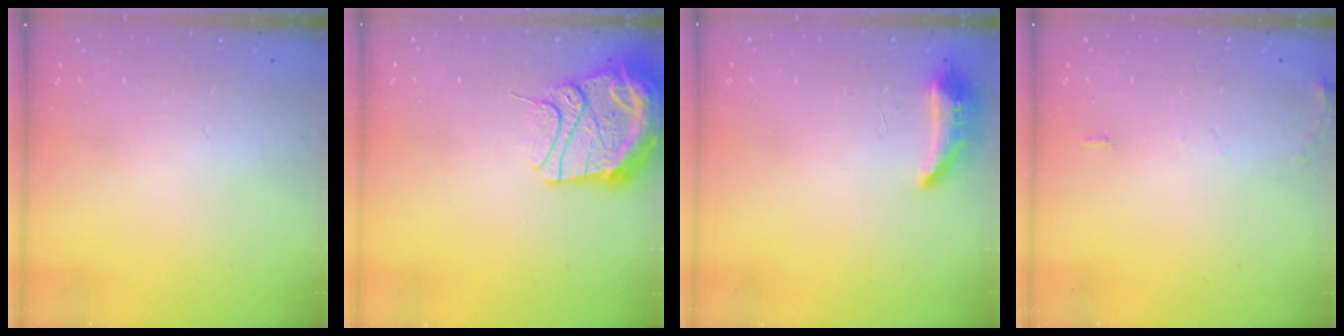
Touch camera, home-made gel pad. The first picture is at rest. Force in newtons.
{"total": 14.8, "press": 14.7, "slide": 1.7}
{"total": 8.3, "press": 8.1, "slide": 1.8}
{"total": 6.5, "press": 6.2, "slide": 1.8}